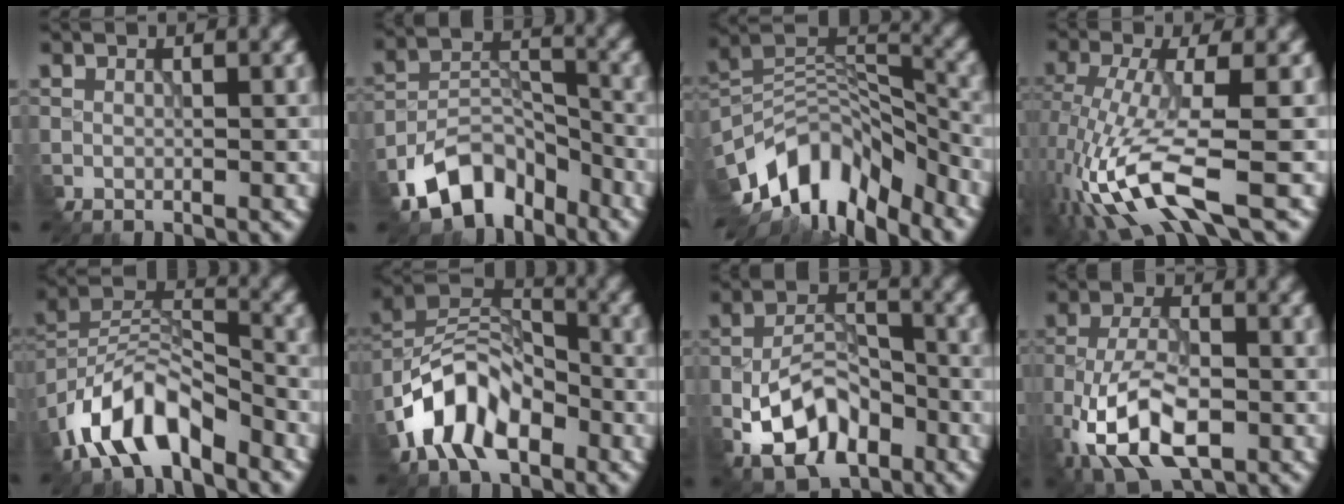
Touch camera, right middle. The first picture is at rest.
{"total": 7.4, "force": [-5.7, 4.0, 2.6], "torque": [-0.048, 0.001, -0.109]}
{"total": 10.6, "force": [-7.9, 4.5, 5.3], "torque": [-0.100, 0.013, -0.149]}
{"total": 8.4, "force": [-4.2, 2.2, 6.9], "torque": [-0.168, -0.005, -0.080]}
{"total": 8.5, "force": [-6.3, 3.4, 4.7], "torque": [-0.090, 0.011, -0.124]}
{"total": 7.9, "force": [-4.4, 4.6, 4.6], "torque": [-0.094, 0.015, -0.091]}
{"total": 6.8, "force": [-3.5, 3.9, 4.3], "torque": [-0.087, 0.008, -0.068]}
{"total": 8.8, "force": [-4.2, 4.2, 6.4], "torque": [-0.146, -0.005, -0.080]}